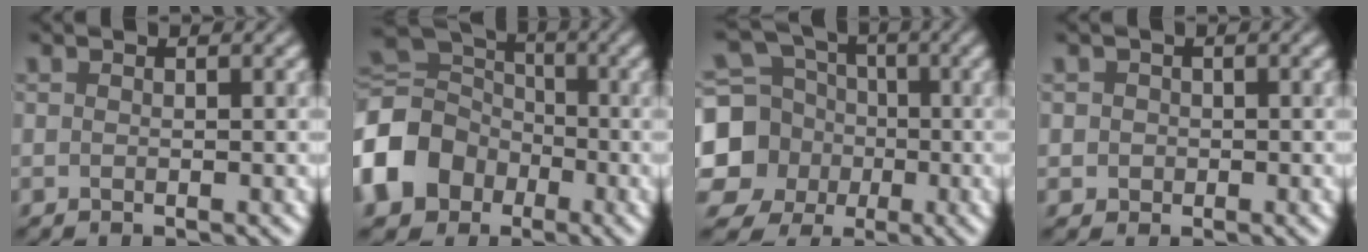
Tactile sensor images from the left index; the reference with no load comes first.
{"total": 10.7, "force": [-3.5, 8.7, 5.0], "torque": [-0.140, -0.010, -0.085]}
{"total": 10.5, "force": [-1.5, 9.6, 3.8], "torque": [-0.116, -0.017, -0.054]}
{"total": 1.4, "force": [0.1, 1.3, 0.3], "torque": [0.008, 0.000, 0.002]}